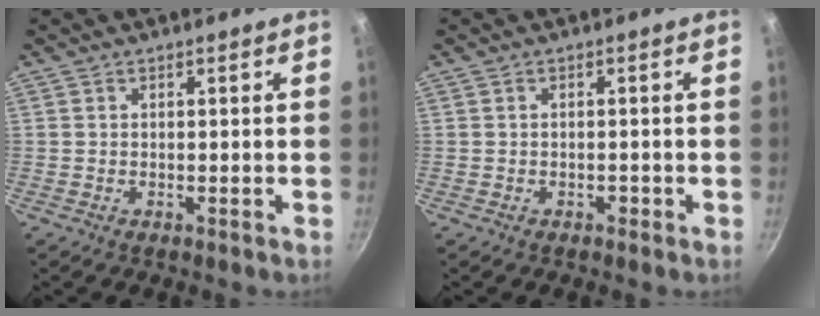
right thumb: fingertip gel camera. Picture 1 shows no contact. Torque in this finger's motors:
{"motor_torque": [-0.25, 0.08, -0.26, 0.08, 0.02]}